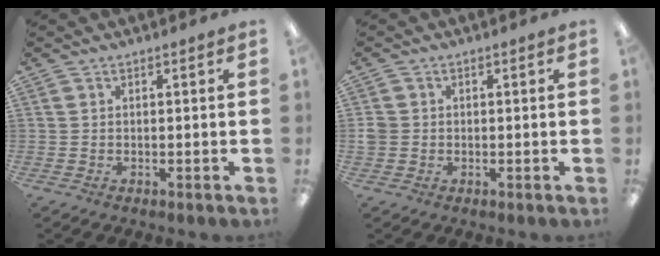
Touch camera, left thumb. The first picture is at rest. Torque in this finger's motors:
{"motor_torque": [-0.03, 0.04, 0.18, -0.22, 0.01]}